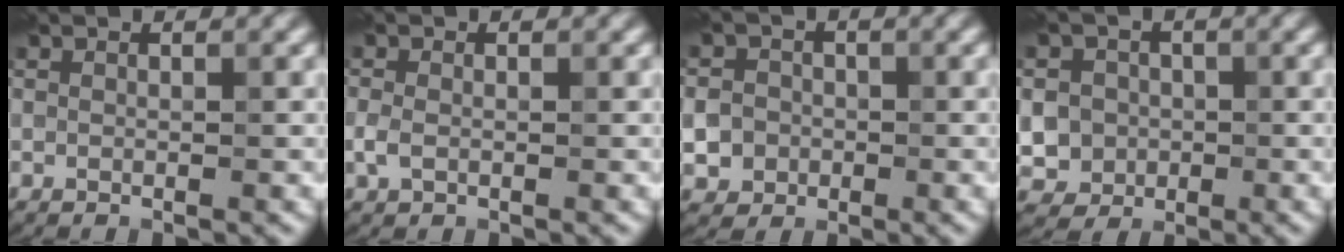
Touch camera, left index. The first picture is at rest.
{"total": 1.4, "force": [-0.4, 1.0, 0.9], "torque": [-0.022, 0.002, -0.011]}
{"total": 6.3, "force": [-1.6, 5.8, 1.9], "torque": [-0.028, -0.001, -0.057]}
{"total": 6.6, "force": [-0.5, 6.3, 1.9], "torque": [-0.035, 0.011, -0.027]}